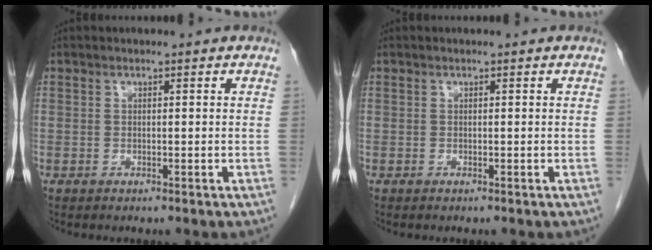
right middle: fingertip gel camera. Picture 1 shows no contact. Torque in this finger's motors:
{"motor_torque": [-0.15, -0.38, -0.02, 0.01]}